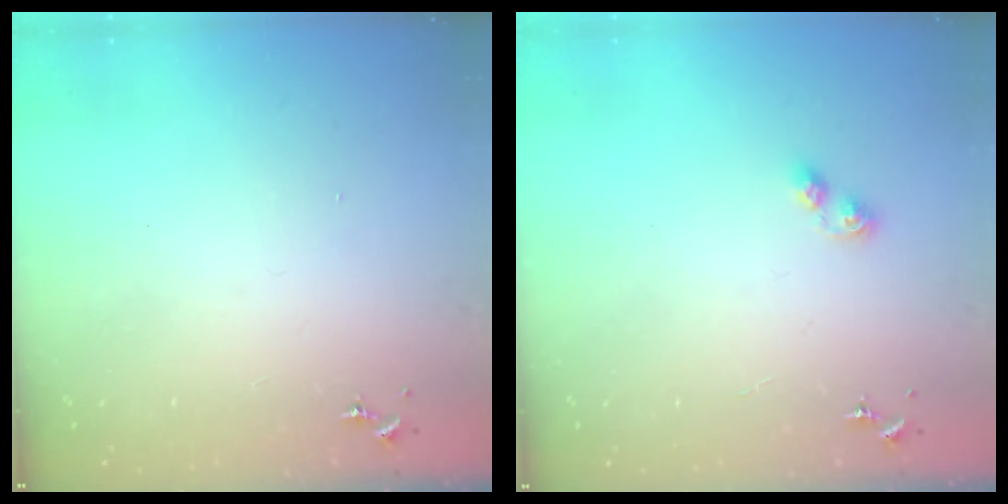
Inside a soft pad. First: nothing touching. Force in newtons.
{"total": 4.3, "press": 4.3, "slide": 0.5}